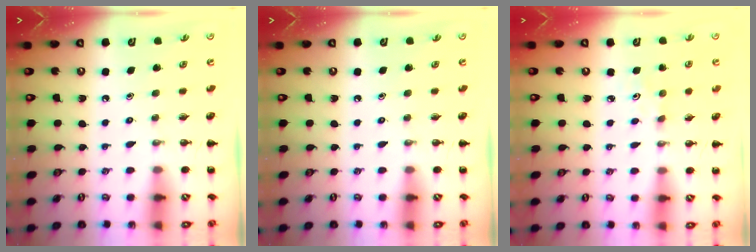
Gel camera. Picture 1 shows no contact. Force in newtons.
{"total": 0.0}
{"total": 1.8, "press": 1.7, "slide": 0.6}